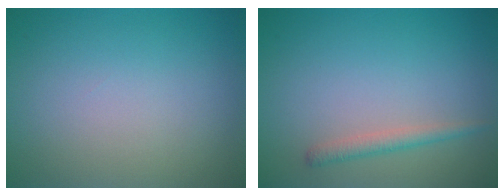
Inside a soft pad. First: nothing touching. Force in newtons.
{"total": 1.5, "press": 1.5, "slide": 0.1}